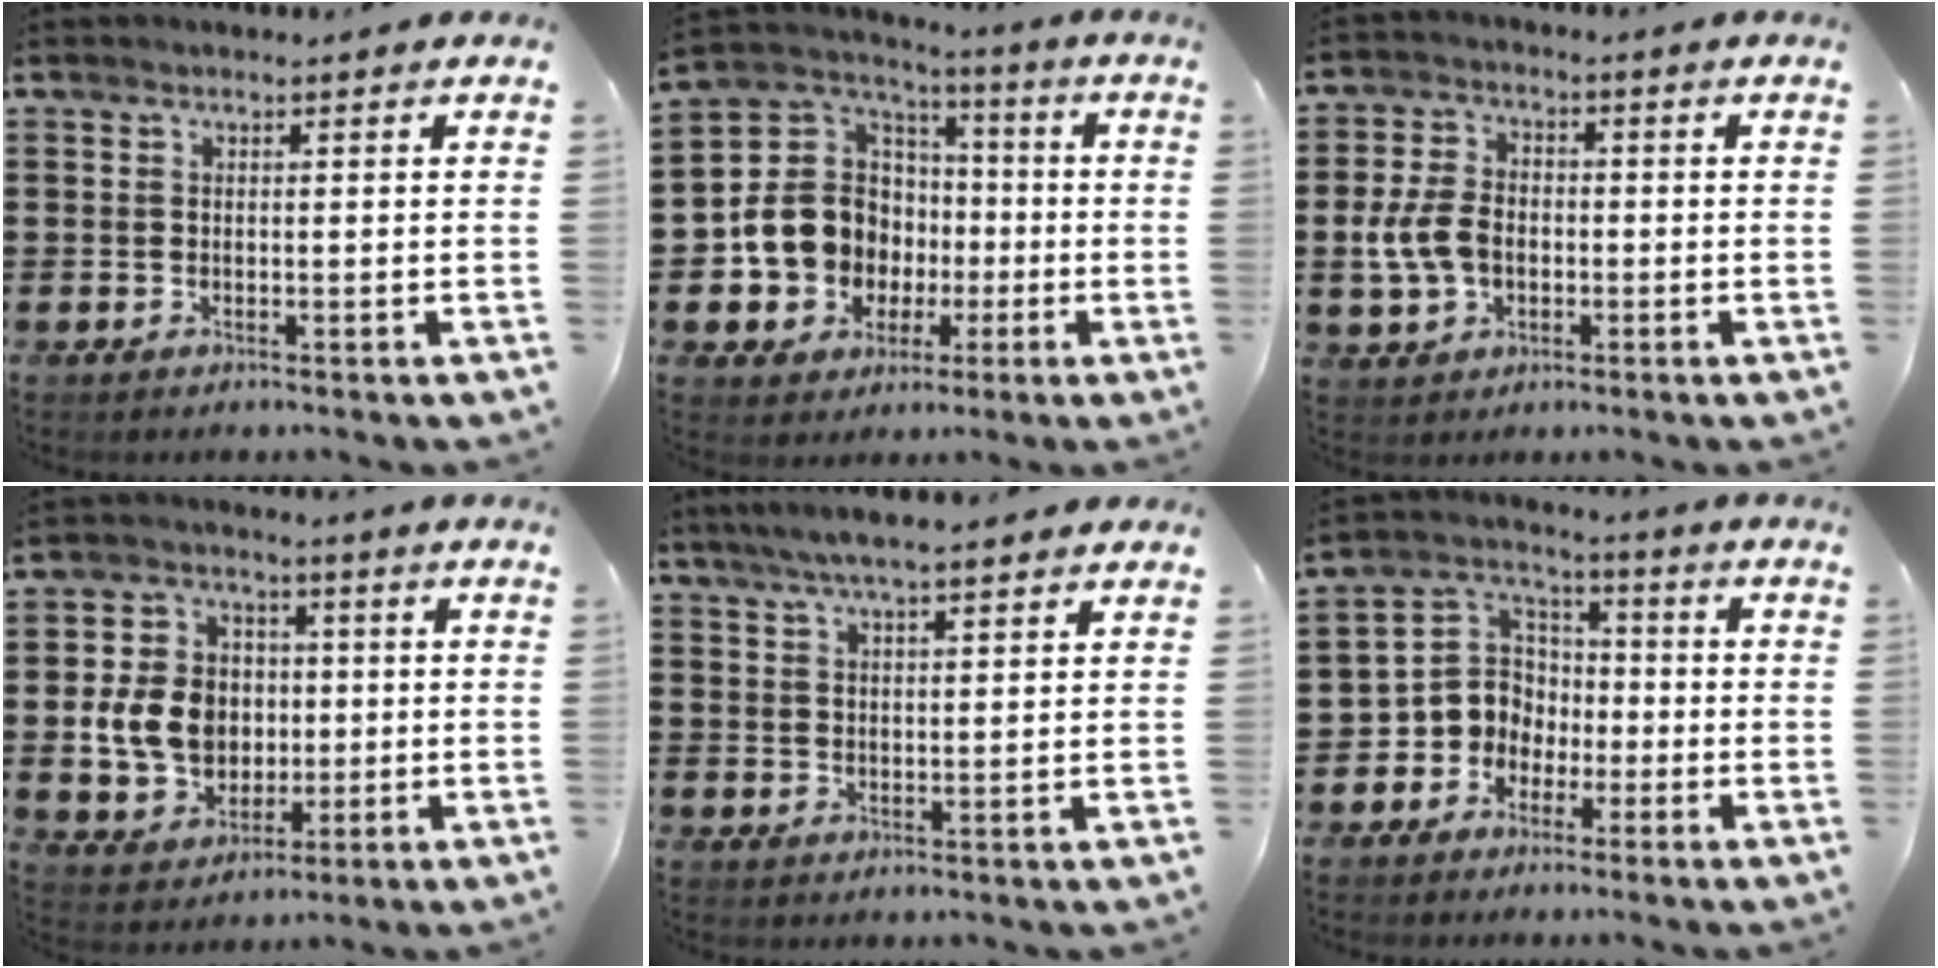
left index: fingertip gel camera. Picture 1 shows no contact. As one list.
[{"total": 12.3, "force": [-2.3, 11.3, 4.3], "torque": [-0.136, 0.007, -0.038]}, {"total": 6.9, "force": [-1.0, 4.8, 4.8], "torque": [-0.125, 0.001, -0.026]}, {"total": 9.4, "force": [0.0, 8.0, 5.0], "torque": [-0.122, 0.019, 0.001]}, {"total": 4.8, "force": [3.8, 0.5, 2.9], "torque": [-0.063, -0.002, 0.069]}, {"total": 7.4, "force": [-2.2, 6.9, 1.9], "torque": [-0.081, 0.006, -0.049]}]